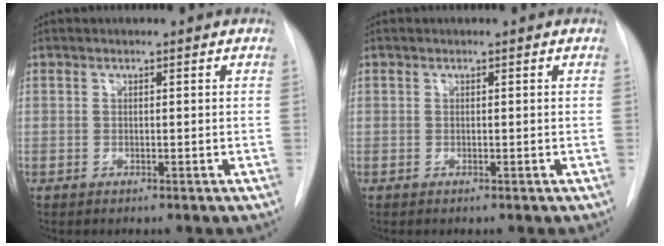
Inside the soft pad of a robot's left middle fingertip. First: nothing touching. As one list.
[{"total": 0.0}]